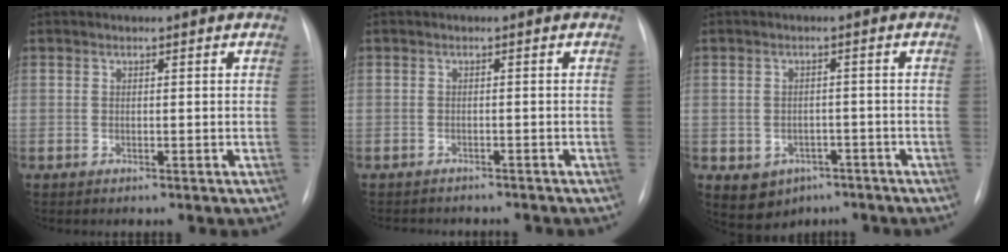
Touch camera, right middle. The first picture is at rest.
{"total": 6.3, "force": [-5.7, 1.9, 1.9], "torque": [-0.020, 0.002, -0.069]}
{"total": 6.1, "force": [-3.2, 4.9, 1.9], "torque": [-0.035, 0.010, -0.033]}